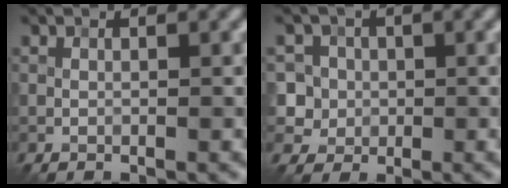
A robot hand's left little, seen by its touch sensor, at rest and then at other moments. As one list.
[{"total": 5.6, "force": [1.2, 5.2, 1.8], "torque": [-0.032, 0.032, -0.001]}]